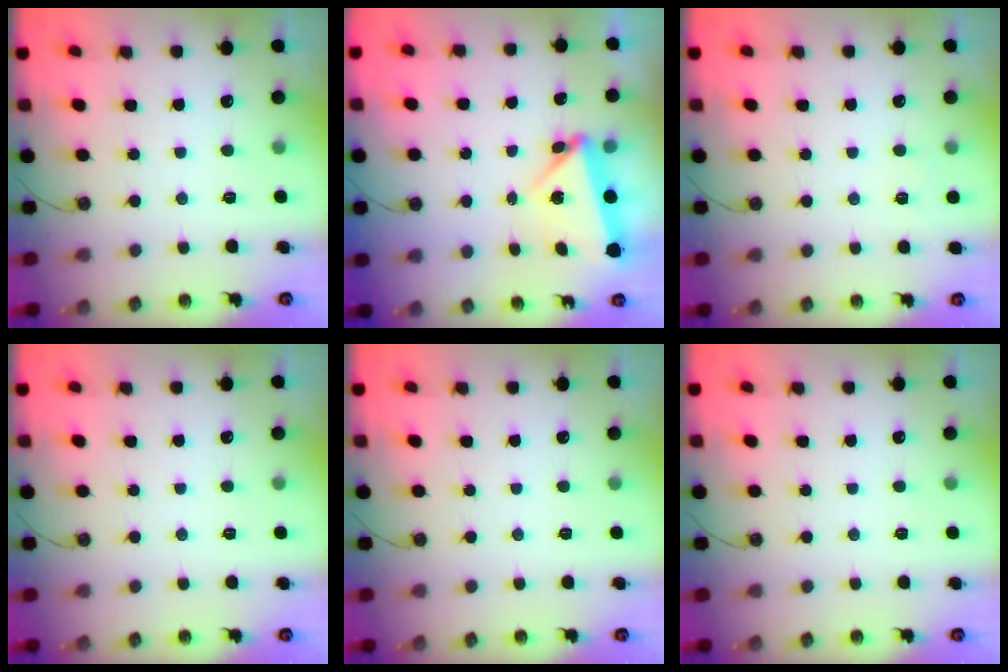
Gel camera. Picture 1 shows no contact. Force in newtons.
{"total": 6.9, "press": 6.8, "slide": 1.0}
{"total": 2.7, "press": 2.4, "slide": 1.3}
{"total": 0.0}
{"total": 0.0}
{"total": 0.0}